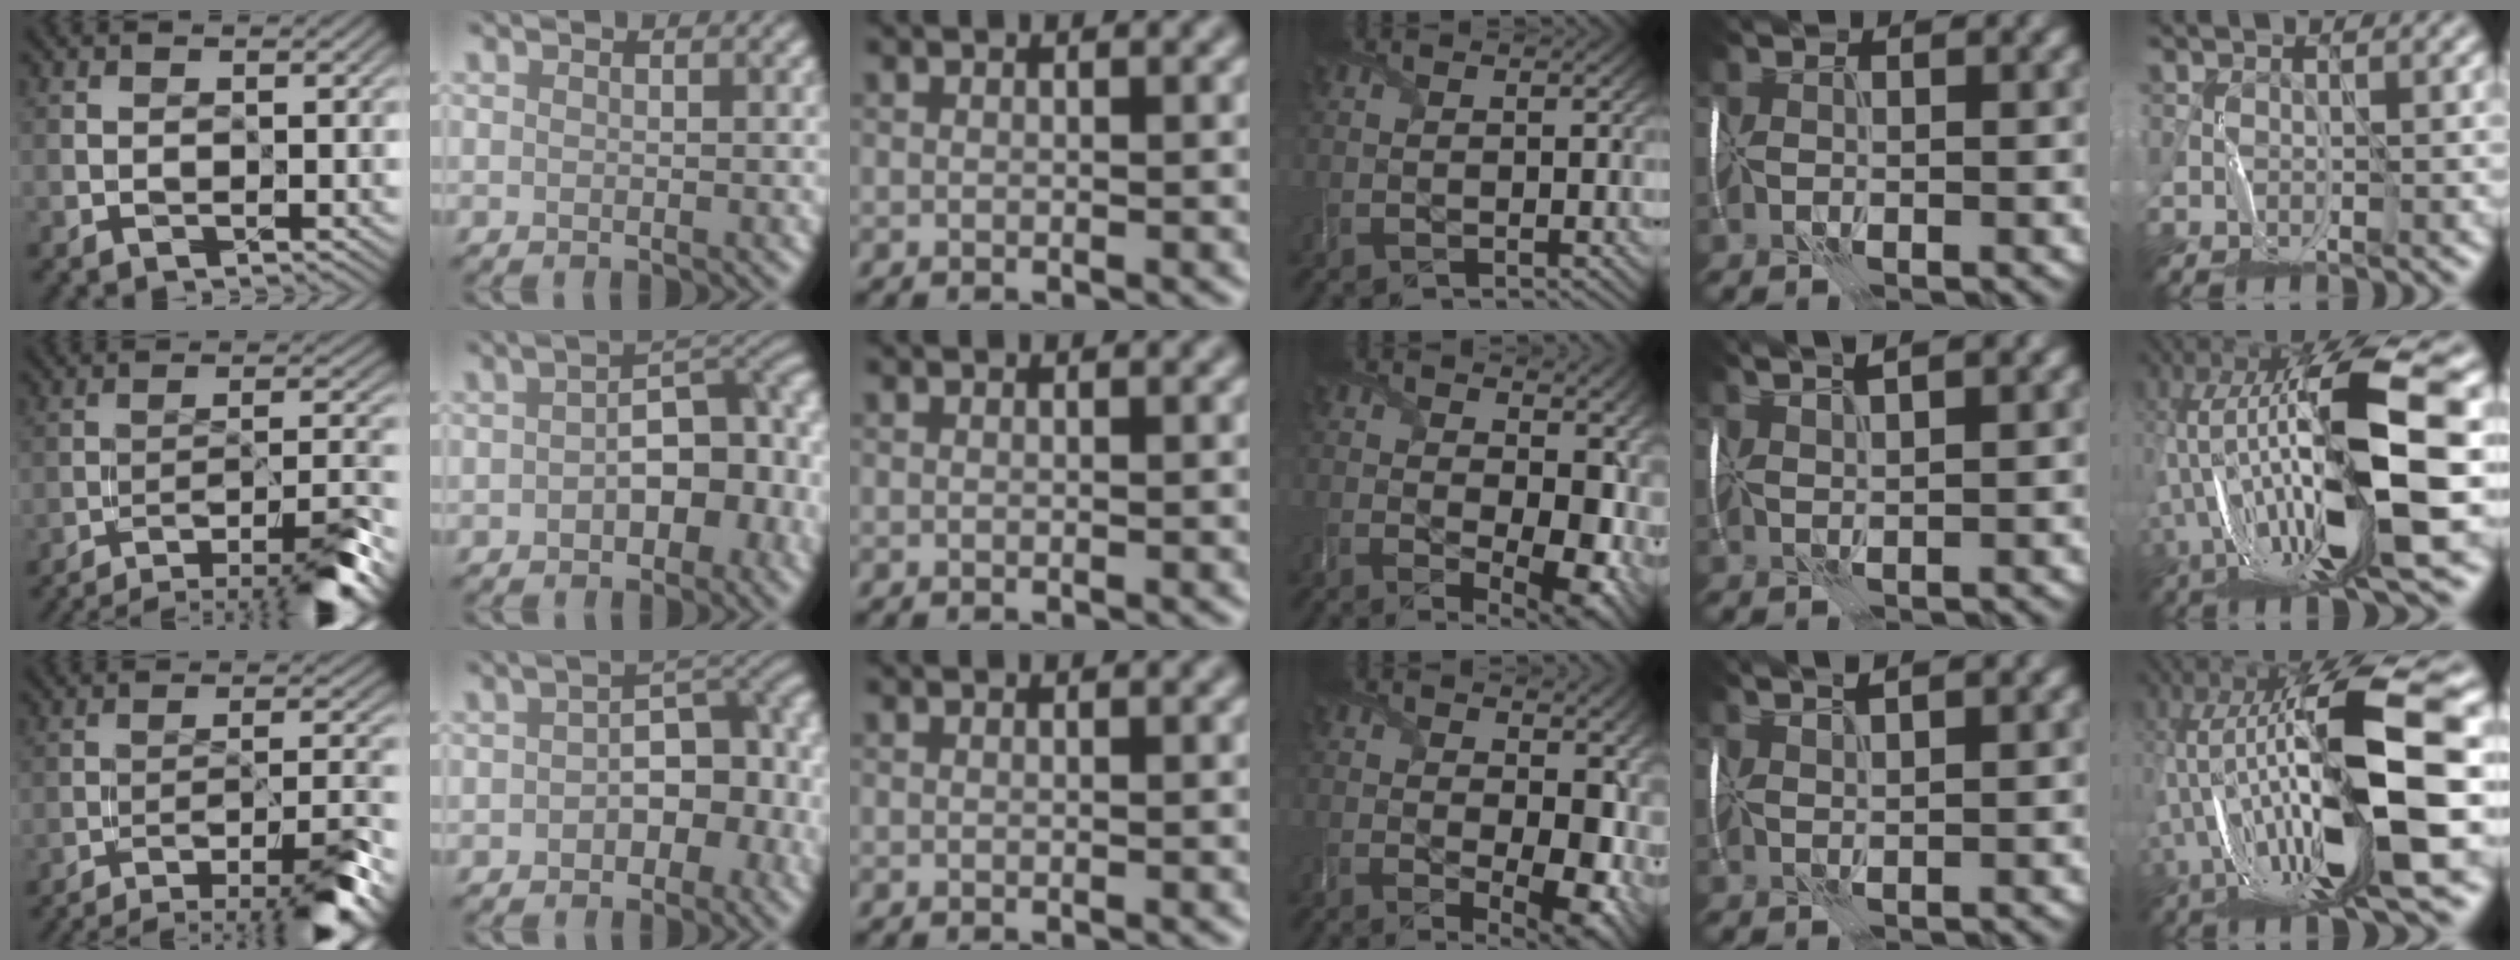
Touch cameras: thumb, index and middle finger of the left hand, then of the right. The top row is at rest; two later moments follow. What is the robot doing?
{"motion": "wrap", "object": "thread"}